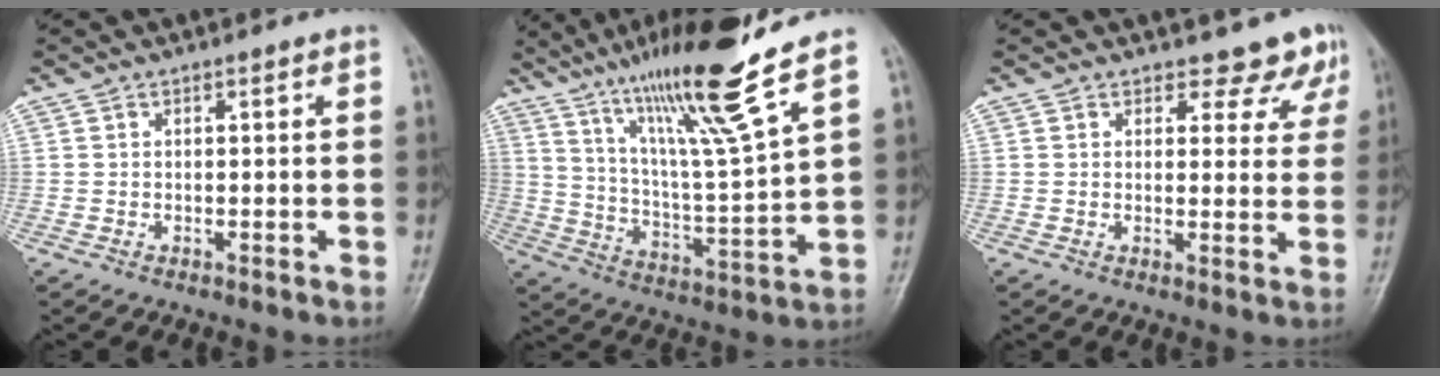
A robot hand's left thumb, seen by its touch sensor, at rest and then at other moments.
{"total": 18.6, "force": [12.8, 0.0, 13.5], "torque": [-0.219, -0.065, 0.224]}
{"total": 6.0, "force": [5.1, 3.0, 1.0], "torque": [0.025, -0.031, 0.048]}